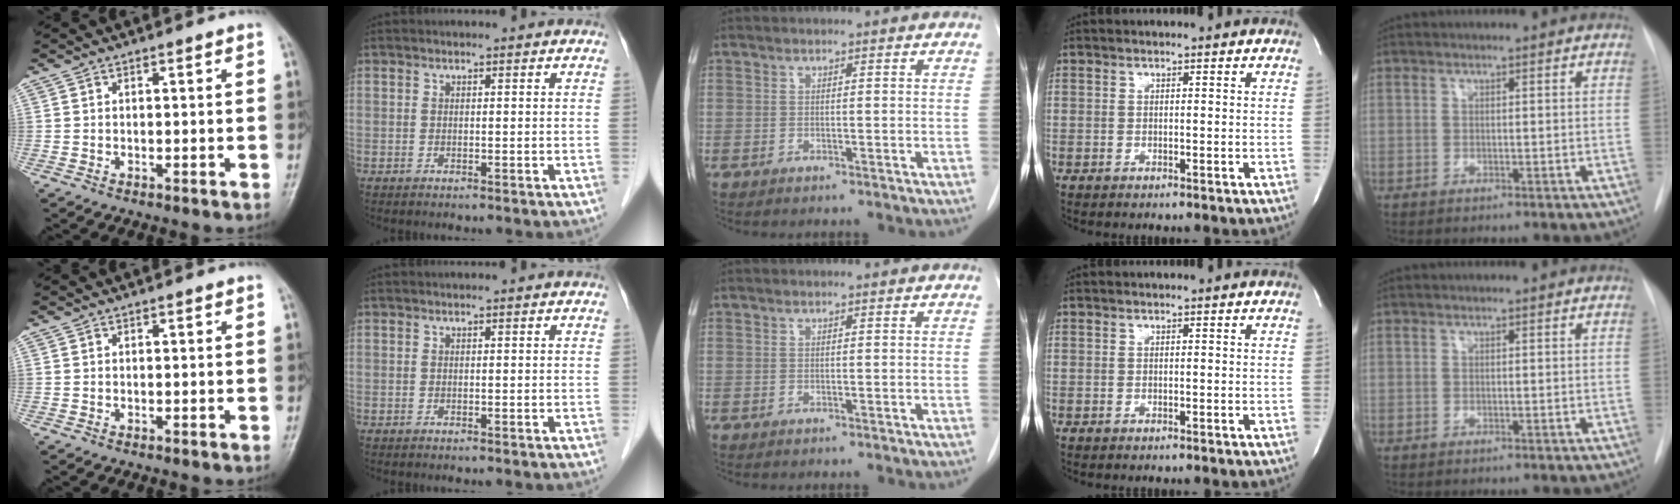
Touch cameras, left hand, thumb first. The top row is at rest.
{}